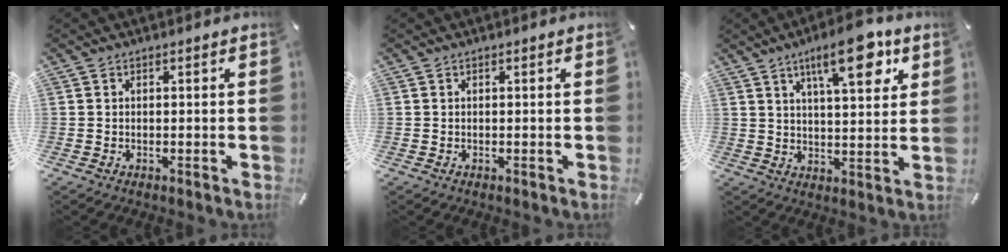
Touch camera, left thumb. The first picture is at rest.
{"total": 0.0}
{"total": 13.9, "force": [7.2, 4.9, 10.8], "torque": [-0.154, -0.025, 0.116]}